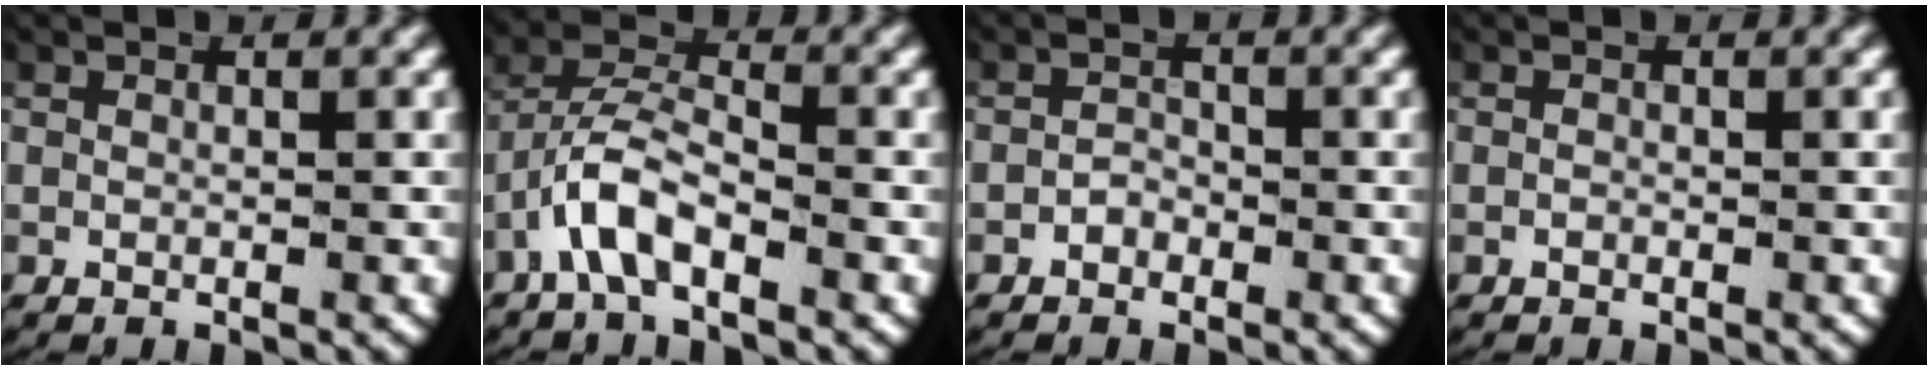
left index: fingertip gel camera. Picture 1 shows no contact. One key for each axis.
{"total": 4.0, "fx": -1.0, "fy": 2.5, "fz": 2.9, "tx": -0.068, "ty": -0.004, "tz": -0.027}
{"total": 1.4, "fx": -0.9, "fy": 1.1, "fz": 0.2, "tx": -0.007, "ty": -0.006, "tz": -0.015}
{"total": 0.0}